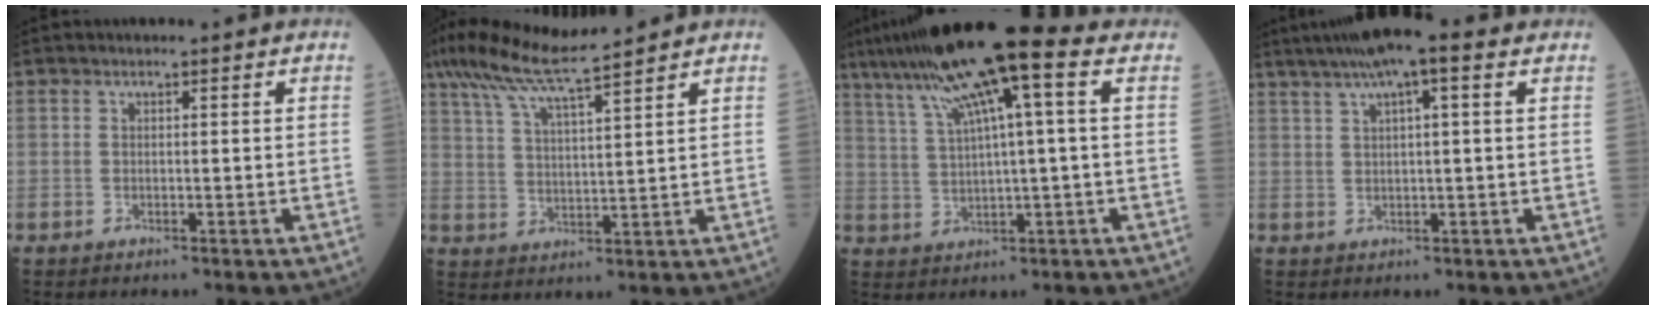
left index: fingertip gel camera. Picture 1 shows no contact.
{"total": 10.2, "force": [8.9, -1.1, 4.8], "torque": [-0.096, 0.019, 0.161]}
{"total": 13.3, "force": [6.8, 0.2, 11.4], "torque": [-0.209, 0.033, 0.115]}
{"total": 8.6, "force": [5.4, 0.9, 6.6], "torque": [-0.111, 0.038, 0.082]}